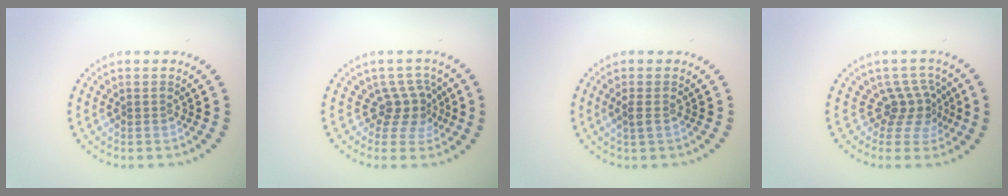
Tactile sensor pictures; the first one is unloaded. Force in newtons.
{"total": 2.9, "press": 2.1, "slide": 2.0}
{"total": 1.0, "press": 0.9, "slide": 0.4}
{"total": 2.8, "press": 1.9, "slide": 2.1}